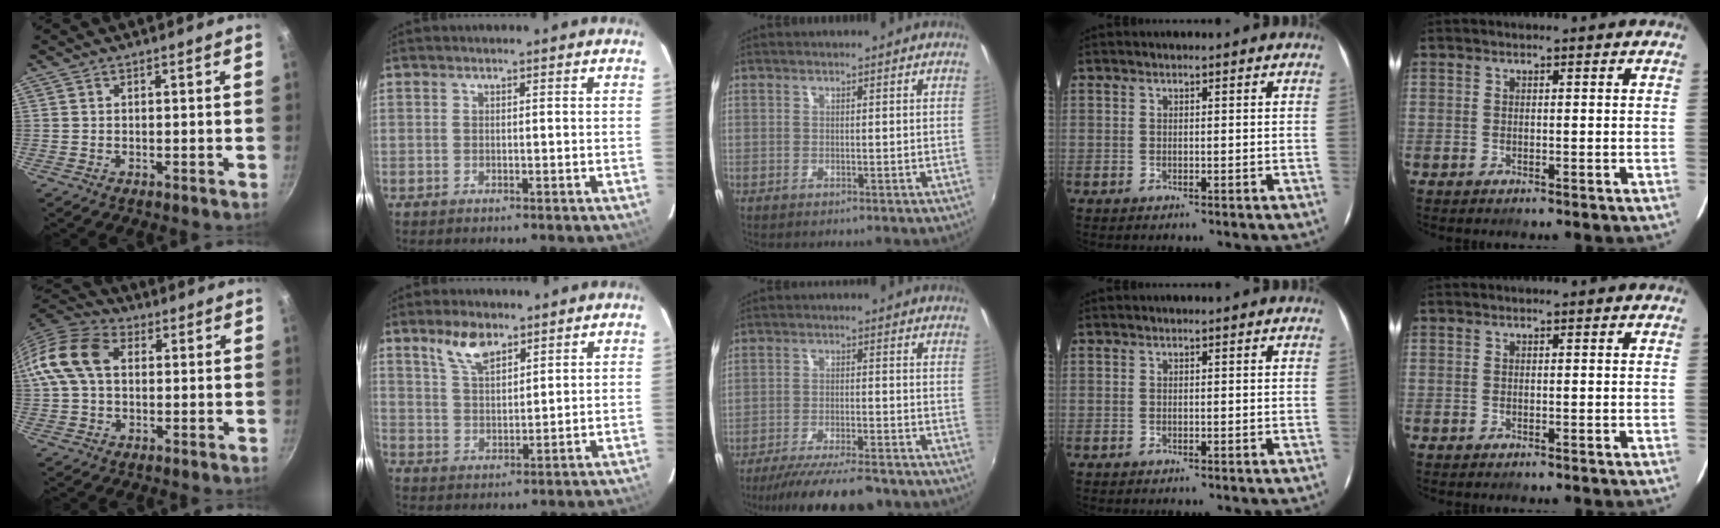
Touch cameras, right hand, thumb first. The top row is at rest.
{"thumb": {"total": 12.5, "force": [2.0, 8.6, 8.8], "torque": [-0.155, 0.025, 0.019]}, "index": {"total": 6.7, "force": [4.6, 2.9, 3.9], "torque": [-0.069, 0.005, 0.091]}, "middle": {"total": 13.4, "force": [-11.5, 2.2, 6.5], "torque": [-0.134, -0.021, -0.175]}}